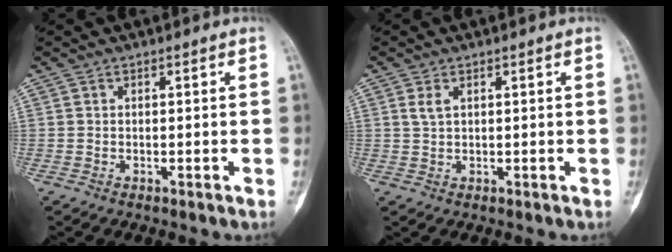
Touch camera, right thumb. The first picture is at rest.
{"total": 1.9, "force": [0.8, 1.0, 1.4], "torque": [-0.032, 0.004, 0.022]}